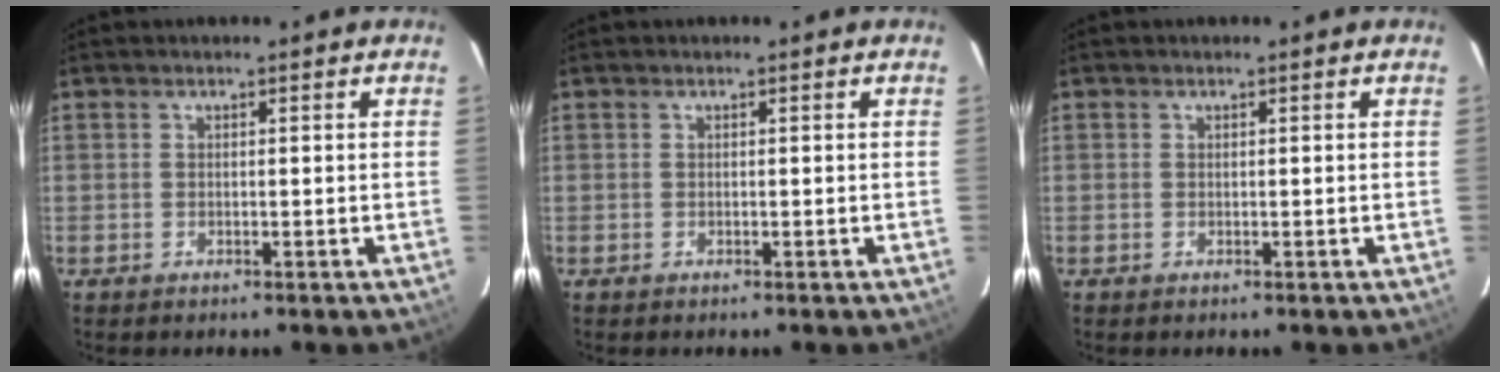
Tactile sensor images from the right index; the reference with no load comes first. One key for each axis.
{"total": 0.0}
{"total": 0.0}